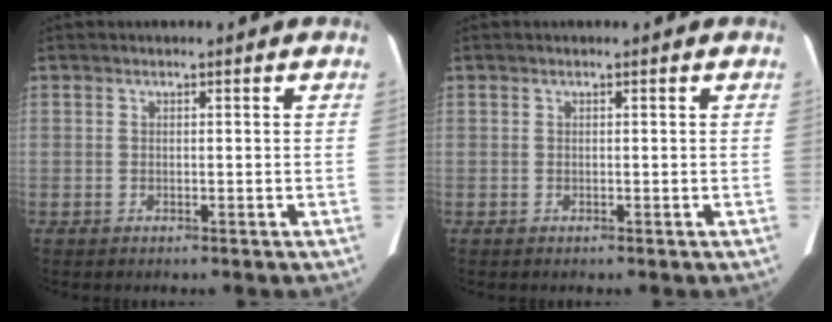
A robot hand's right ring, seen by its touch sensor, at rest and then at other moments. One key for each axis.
{"total": 0.0}